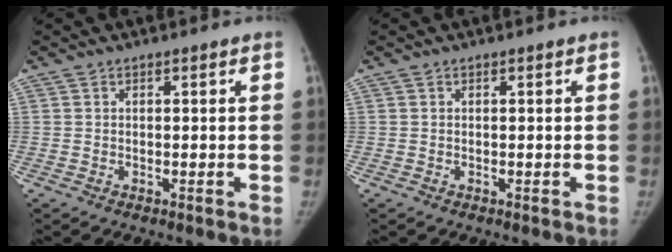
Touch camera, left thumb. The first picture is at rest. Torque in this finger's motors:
{"motor_torque": [-0.02, -0.02, 0.25, -0.14, 0.01]}